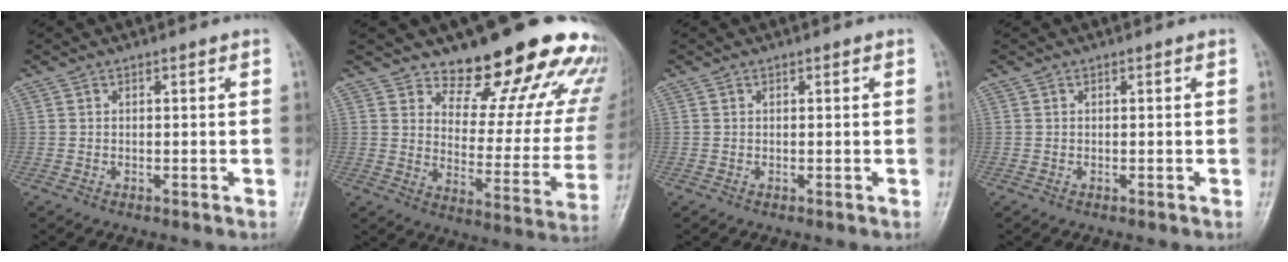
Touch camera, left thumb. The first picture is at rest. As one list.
[{"total": 21.3, "force": [17.1, 8.2, 9.8], "torque": [-0.072, -0.118, 0.221]}, {"total": 0.0}, {"total": 0.0}]